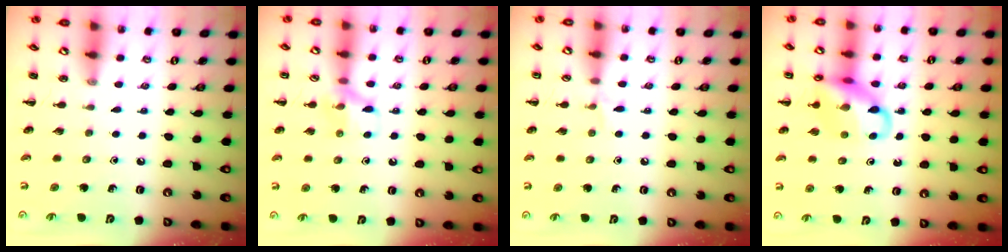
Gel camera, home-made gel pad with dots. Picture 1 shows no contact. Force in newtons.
{"total": 8.4, "press": 8.4, "slide": 0.6}
{"total": 4.3, "press": 4.1, "slide": 1.5}
{"total": 13.8, "press": 13.7, "slide": 1.8}